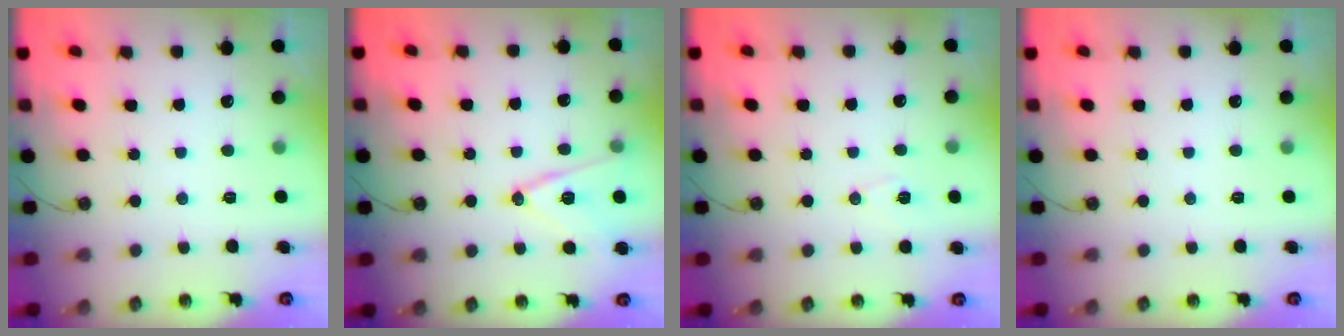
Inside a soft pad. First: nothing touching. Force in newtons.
{"total": 13.4, "press": 12.9, "slide": 3.4}
{"total": 6.0, "press": 4.8, "slide": 3.6}
{"total": 0.0}